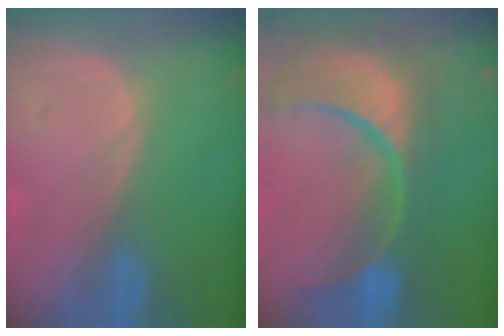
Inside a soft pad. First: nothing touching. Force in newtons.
{"total": 14.0, "press": 11.2, "slide": 8.4}